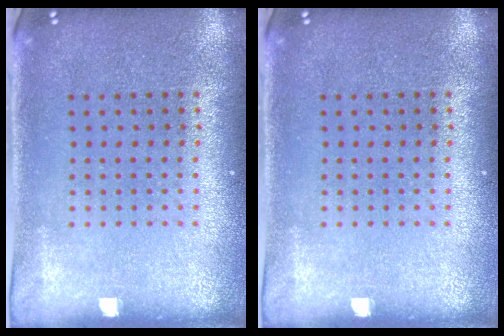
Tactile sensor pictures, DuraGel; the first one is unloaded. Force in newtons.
{"total": 0.0}